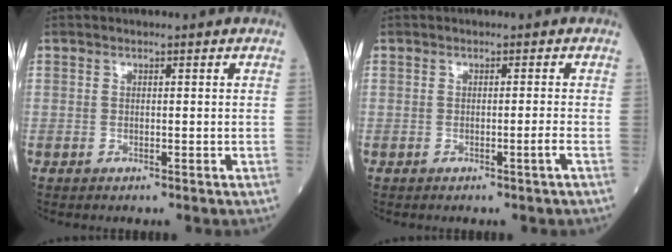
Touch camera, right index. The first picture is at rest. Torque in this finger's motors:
{"motor_torque": [0.08, 0.01, 0.04, 0.03]}